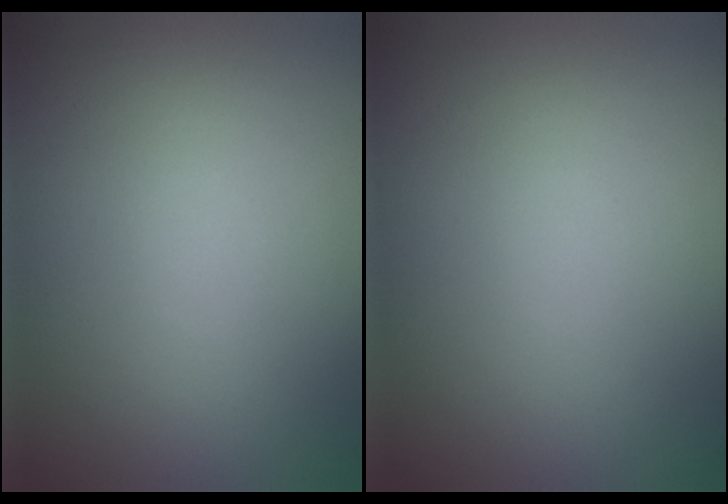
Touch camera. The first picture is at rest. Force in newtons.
{"total": 0.0}